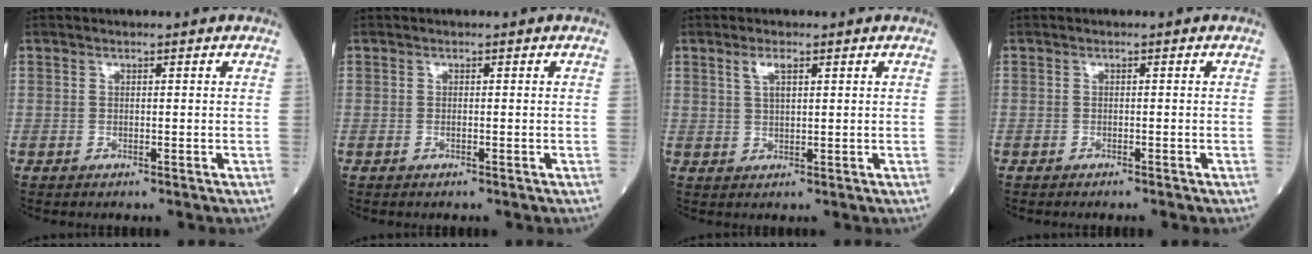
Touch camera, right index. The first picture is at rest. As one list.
[{"total": 0.0}, {"total": 2.7, "force": [1.4, 0.7, 2.2], "torque": [-0.048, 0.004, 0.030]}, {"total": 0.8, "force": [-0.7, -0.1, 0.3], "torque": [-0.006, 0.000, -0.011]}]